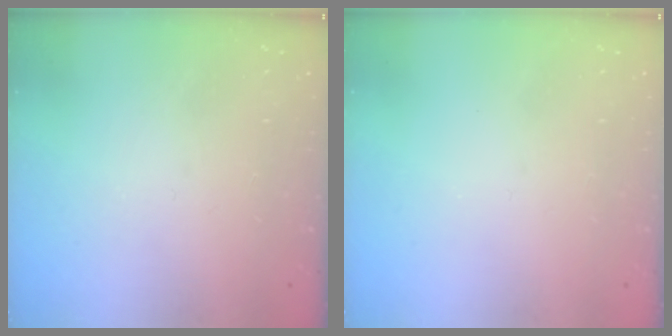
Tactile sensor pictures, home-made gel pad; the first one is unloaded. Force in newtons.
{"total": 0.0}